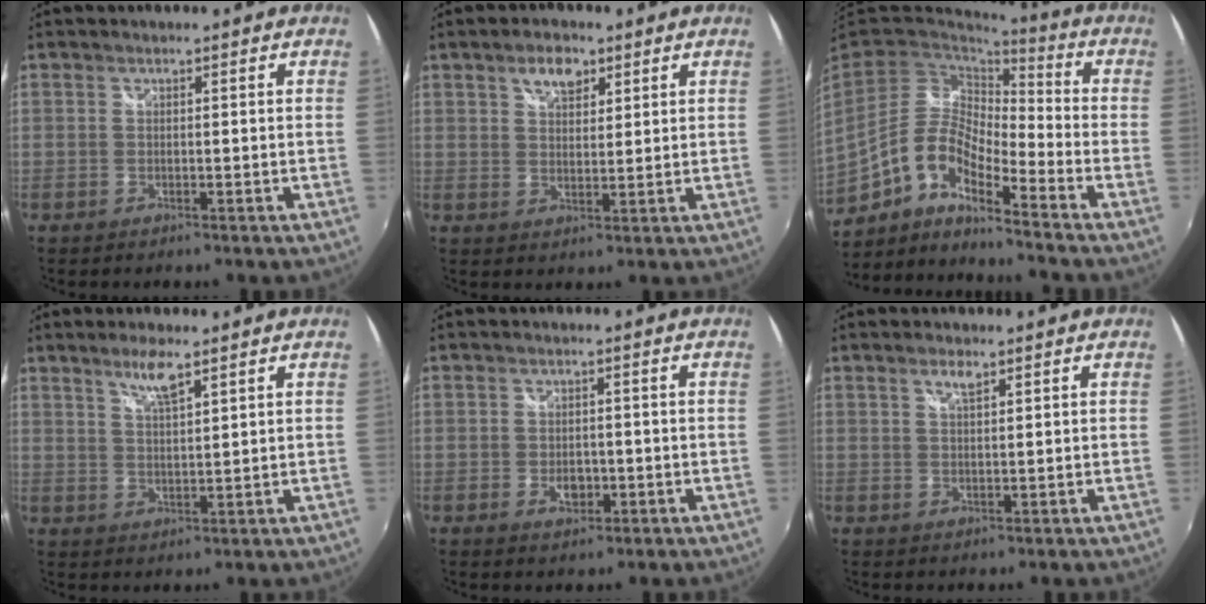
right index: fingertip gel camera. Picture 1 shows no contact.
{"total": 5.0, "force": [3.0, 2.7, 2.9], "torque": [-0.044, 0.010, 0.053]}
{"total": 12.2, "force": [-7.2, 3.9, 9.0], "torque": [-0.162, -0.007, -0.142]}
{"total": 4.7, "force": [3.3, 0.7, 3.4], "torque": [-0.063, 0.000, 0.063]}
{"total": 3.0, "force": [-1.0, 2.1, 1.9], "torque": [-0.033, -0.001, -0.014]}
{"total": 2.2, "force": [1.4, 0.6, 1.5], "torque": [-0.026, 0.003, 0.024]}